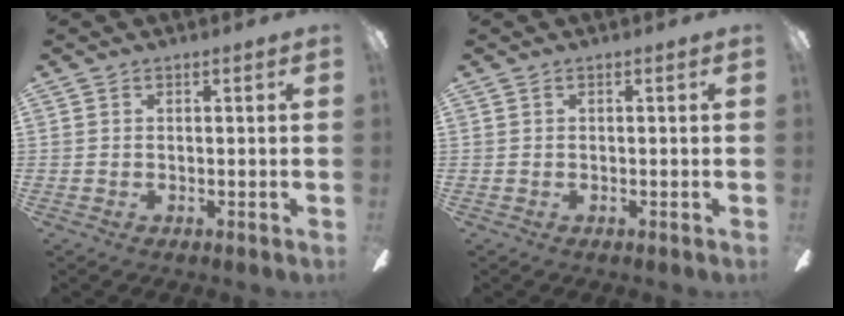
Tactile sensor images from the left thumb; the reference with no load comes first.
{"total": 0.0}